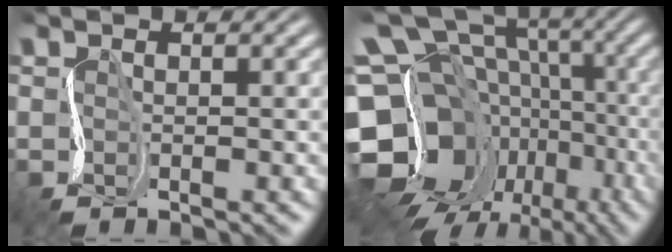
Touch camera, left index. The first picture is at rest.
{"total": 19.0, "force": [-4.1, 15.7, 9.8], "torque": [-0.195, 0.014, -0.065]}